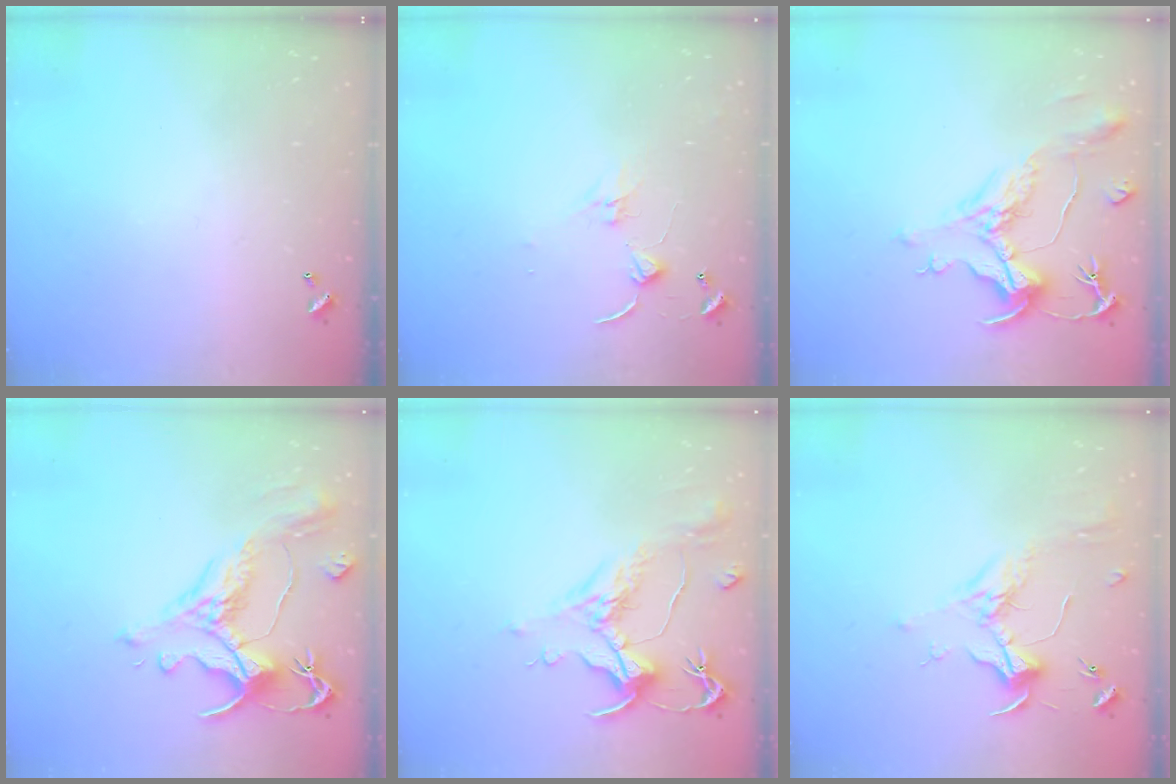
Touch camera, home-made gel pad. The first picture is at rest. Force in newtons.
{"total": 0.6, "press": 0.5, "slide": 0.3}
{"total": 1.6, "press": 0.1, "slide": 1.6}
{"total": 1.7, "press": 0.9, "slide": 1.5}
{"total": 1.6, "press": 0.6, "slide": 1.4}
{"total": 1.8, "press": 1.6, "slide": 0.7}